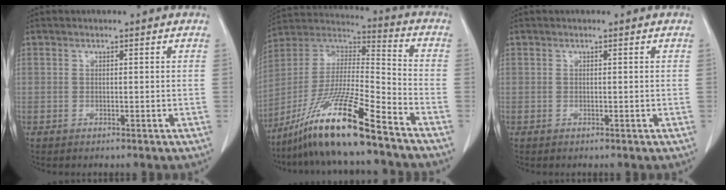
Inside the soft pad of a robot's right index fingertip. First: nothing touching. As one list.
[{"total": 17.2, "force": [-12.1, 0.2, 12.2], "torque": [-0.247, -0.016, -0.225]}, {"total": 0.0}]